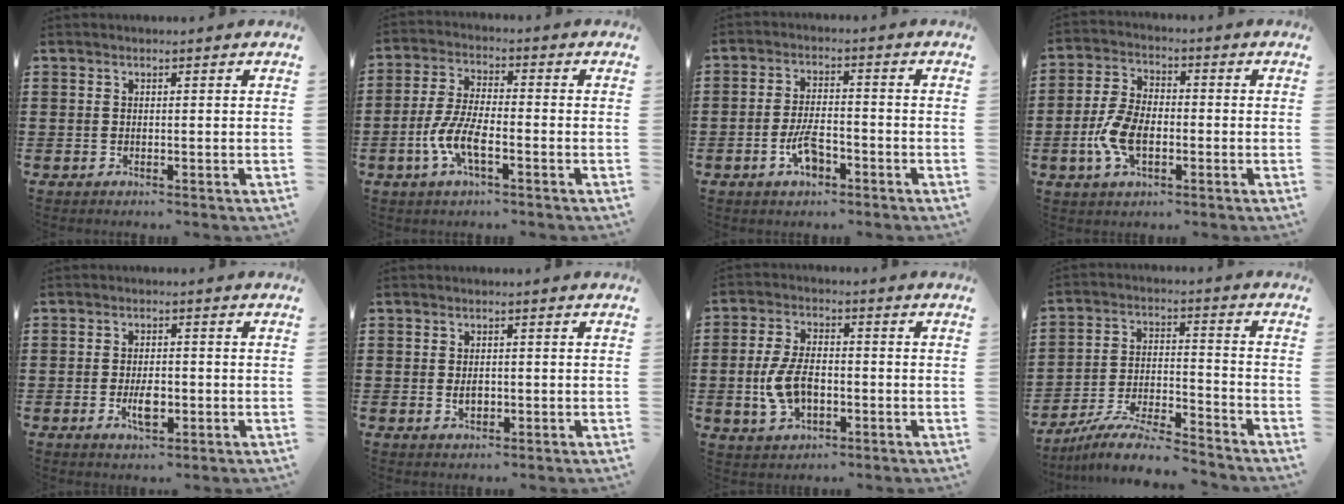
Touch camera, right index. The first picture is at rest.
{"total": 7.0, "force": [-2.9, 2.0, 6.0], "torque": [-0.146, -0.016, -0.060]}
{"total": 5.8, "force": [-2.5, 2.6, 4.5], "torque": [-0.094, 0.005, -0.049]}
{"total": 7.3, "force": [-2.1, 3.9, 5.7], "torque": [-0.138, -0.001, -0.045]}
{"total": 4.1, "force": [-1.1, 1.8, 3.6], "torque": [-0.069, 0.002, -0.019]}
{"total": 1.9, "force": [-0.2, 1.2, 1.5], "torque": [-0.030, 0.004, -0.004]}
{"total": 7.4, "force": [-1.5, 4.3, 5.8], "torque": [-0.129, 0.002, -0.030]}
{"total": 8.8, "force": [-8.1, 0.7, 3.3], "torque": [-0.066, 0.012, -0.160]}